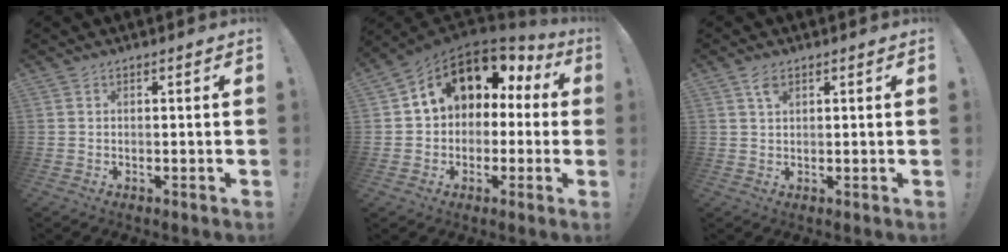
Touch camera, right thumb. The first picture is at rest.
{"total": 11.4, "force": [4.9, 7.9, 6.6], "torque": [-0.103, -0.029, 0.085]}
{"total": 3.0, "force": [1.7, 1.4, 2.0], "torque": [-0.033, -0.005, 0.028]}